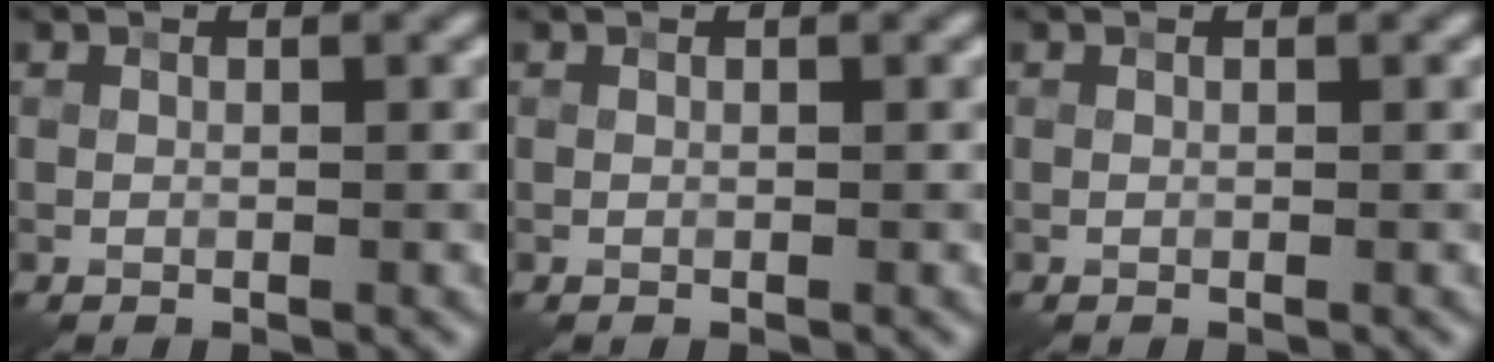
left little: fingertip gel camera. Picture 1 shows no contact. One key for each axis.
{"total": 0.0}
{"total": 0.0}